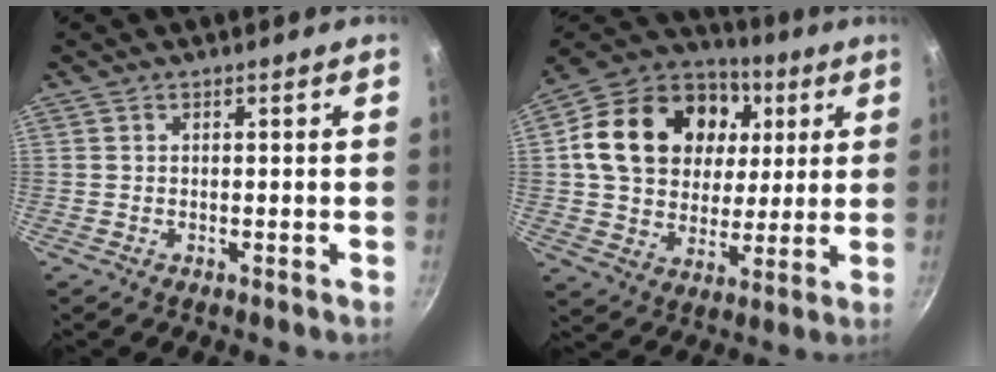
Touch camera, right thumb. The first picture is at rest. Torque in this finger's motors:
{"motor_torque": [1.26, 3.74, 0.81, -0.06, 0.16]}